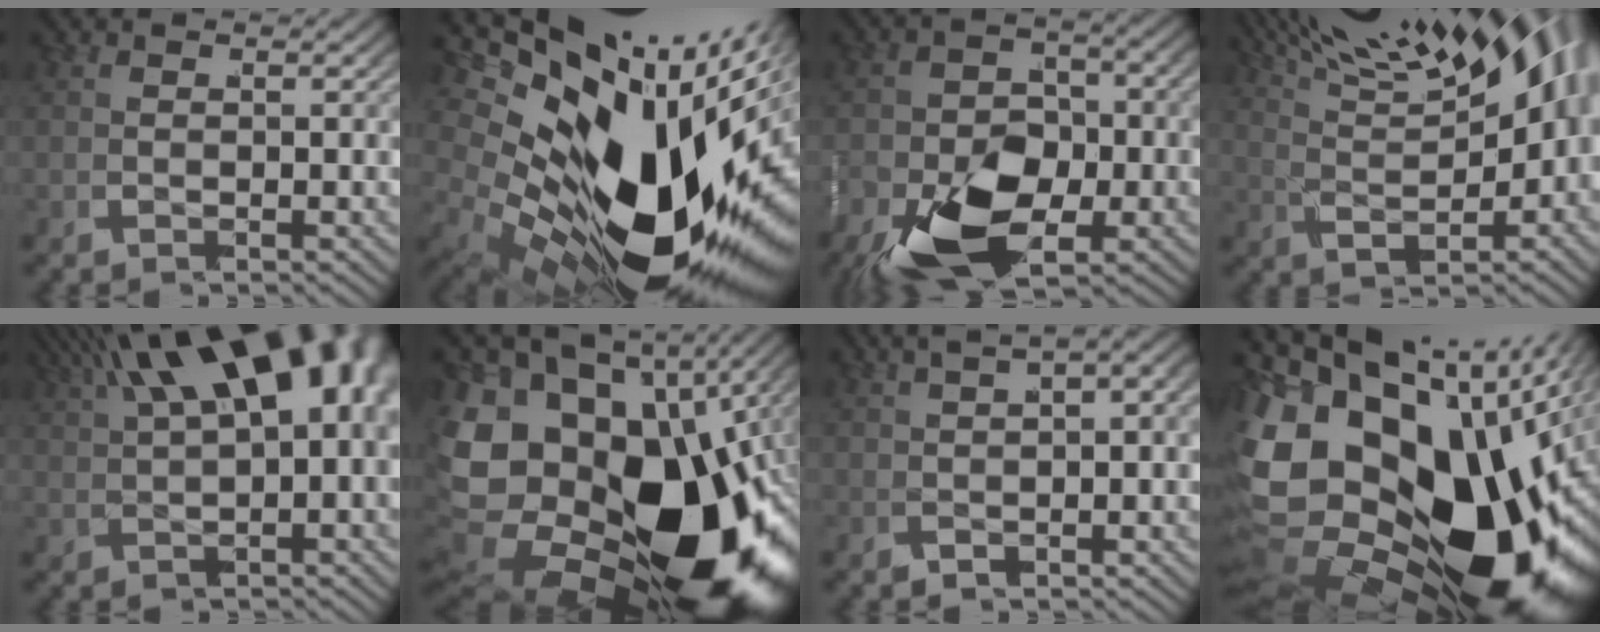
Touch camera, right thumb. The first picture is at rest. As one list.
[{"total": 22.9, "force": [-2.4, 14.7, 17.4], "torque": [-0.288, -0.055, -0.024]}, {"total": 11.8, "force": [-4.0, 7.4, 8.2], "torque": [-0.184, -0.057, -0.045]}, {"total": 11.3, "force": [4.6, 5.9, 8.5], "torque": [-0.120, 0.017, 0.075]}, {"total": 11.6, "force": [3.1, 6.2, 9.3], "torque": [-0.141, 0.009, 0.051]}, {"total": 30.9, "force": [-5.4, 21.3, 21.7], "torque": [-0.429, -0.087, -0.056]}, {"total": 7.6, "force": [1.5, 4.4, 6.0], "torque": [-0.085, 0.018, 0.012]}, {"total": 28.6, "force": [-3.7, 20.0, 20.1], "torque": [-0.382, -0.061, -0.044]}]